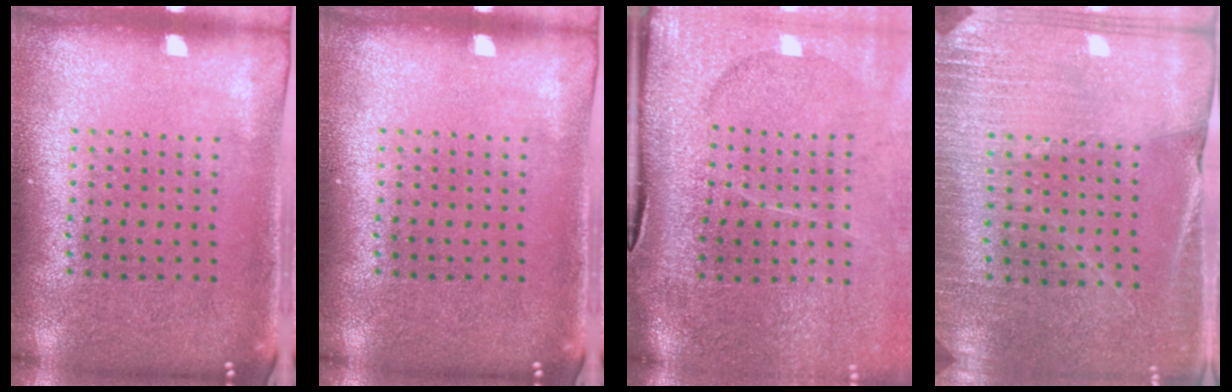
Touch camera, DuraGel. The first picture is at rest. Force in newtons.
{"total": 0.0}
{"total": 4.7, "press": 3.8, "slide": 2.7}
{"total": 2.8, "press": 2.8, "slide": 0.2}